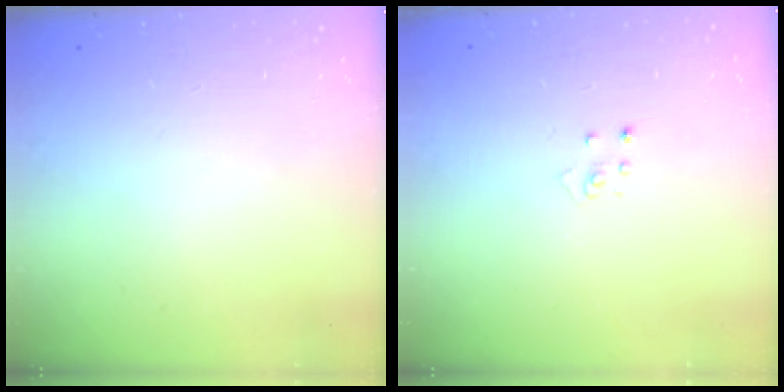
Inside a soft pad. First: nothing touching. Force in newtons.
{"total": 2.8, "press": 2.8, "slide": 0.3}